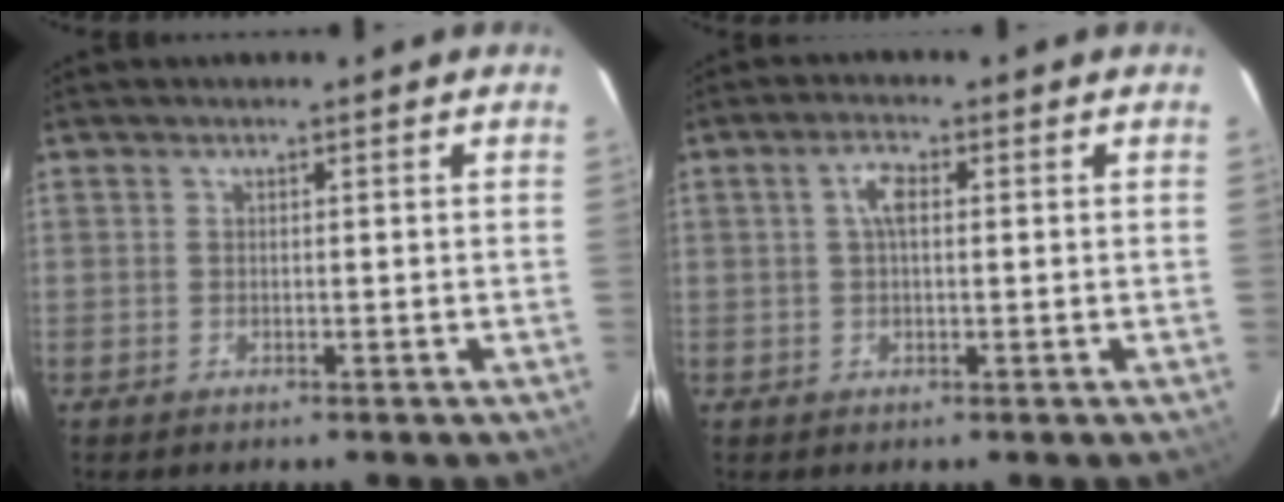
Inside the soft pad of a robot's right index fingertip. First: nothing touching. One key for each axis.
{"total": 3.3, "fx": 0.6, "fy": 1.4, "fz": 2.9, "tx": -0.058, "ty": 0.010, "tz": 0.011}